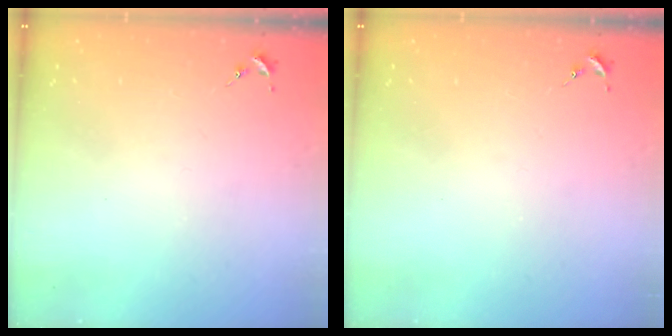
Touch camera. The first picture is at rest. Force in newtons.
{"total": 0.0}